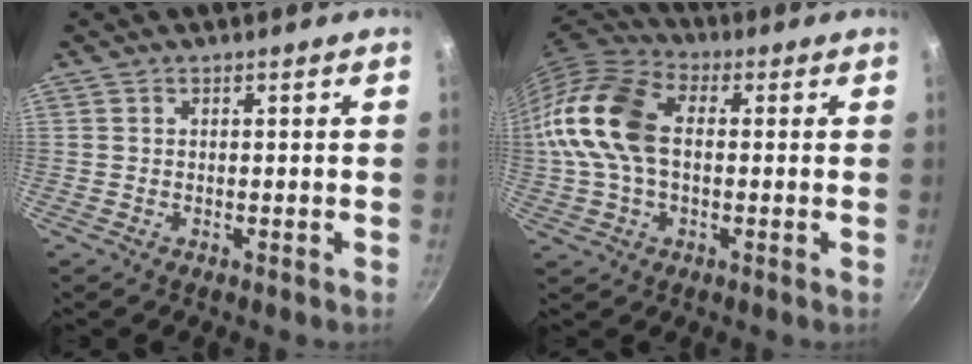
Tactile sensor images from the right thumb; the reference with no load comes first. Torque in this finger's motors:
{"motor_torque": [2.46, 2.54, 0.22, -0.02, 0.25]}